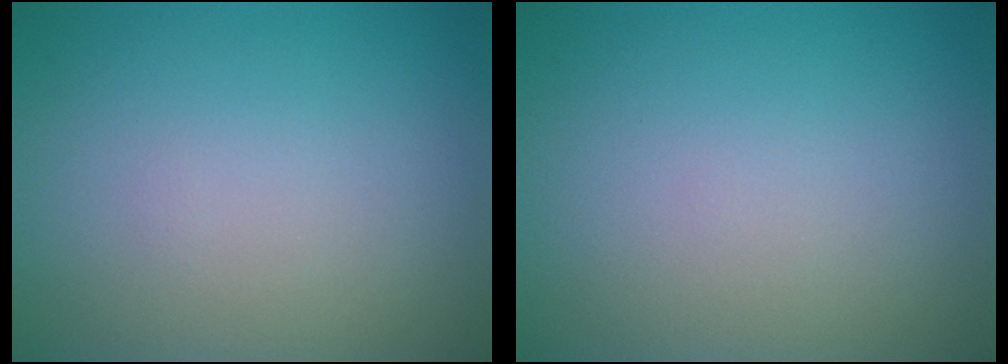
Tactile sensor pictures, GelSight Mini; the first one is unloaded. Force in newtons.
{"total": 0.0}